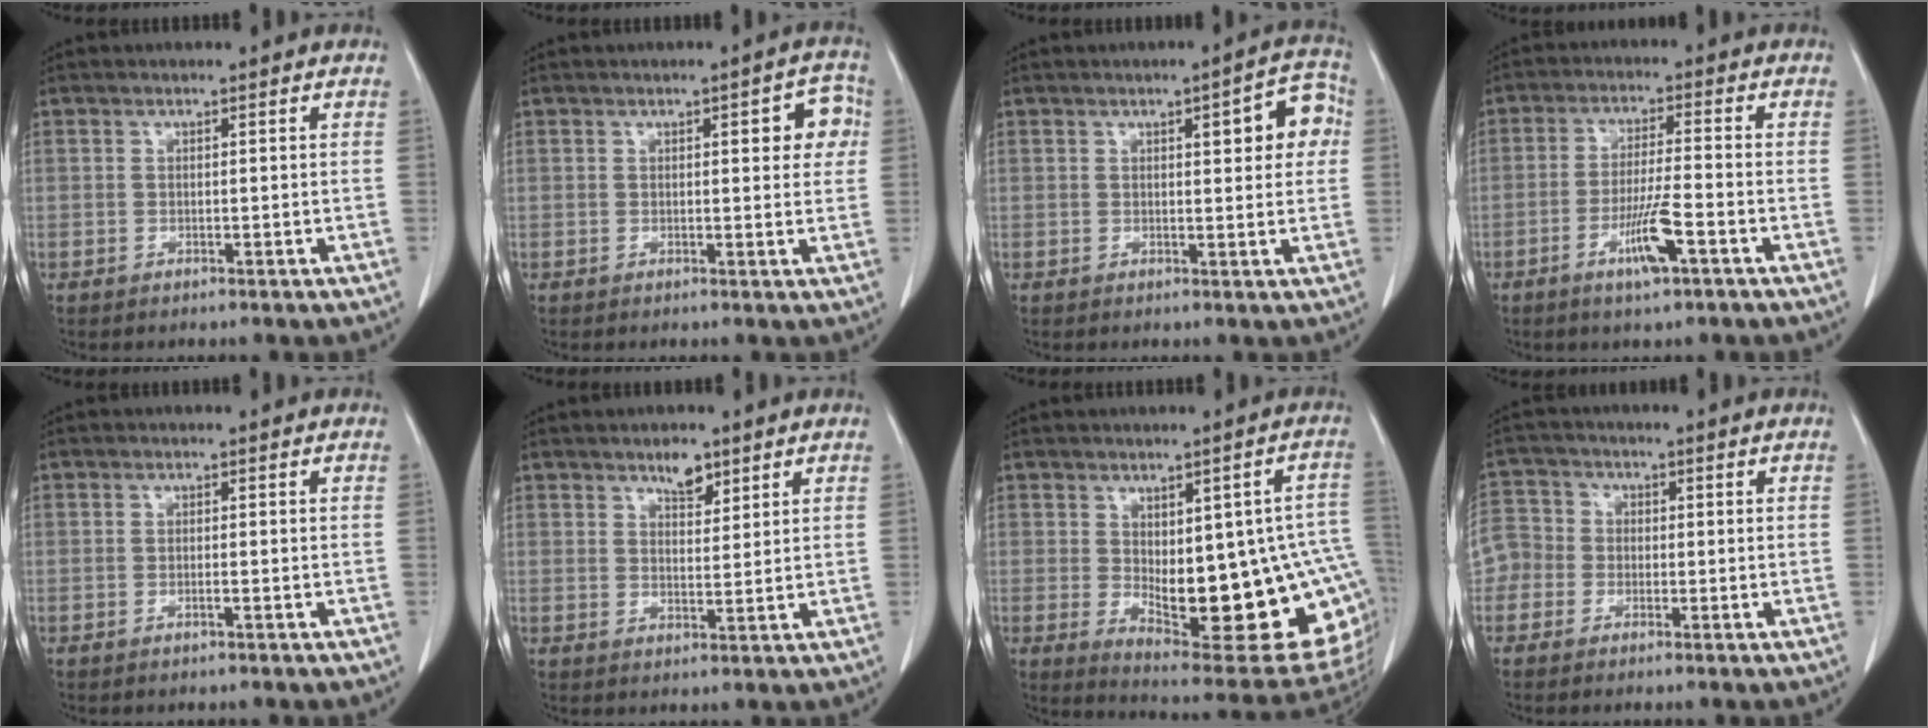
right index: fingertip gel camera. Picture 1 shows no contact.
{"total": 5.1, "force": [1.3, 1.7, 4.6], "torque": [-0.045, 0.012, 0.011]}
{"total": 6.8, "force": [1.7, 2.0, 6.2], "torque": [-0.067, 0.018, 0.016]}
{"total": 6.8, "force": [-3.3, 0.2, 5.9], "torque": [-0.112, -0.010, -0.060]}
{"total": 0.6, "force": [-0.3, -0.1, 0.5], "torque": [-0.011, 0.000, -0.005]}
{"total": 3.5, "force": [2.6, 1.5, 1.9], "torque": [-0.031, -0.002, 0.042]}
{"total": 21.8, "force": [-2.1, 6.6, 20.7], "torque": [-0.202, 0.002, -0.002]}
{"total": 8.3, "force": [-1.8, 8.0, 1.4], "torque": [-0.055, 0.035, -0.040]}